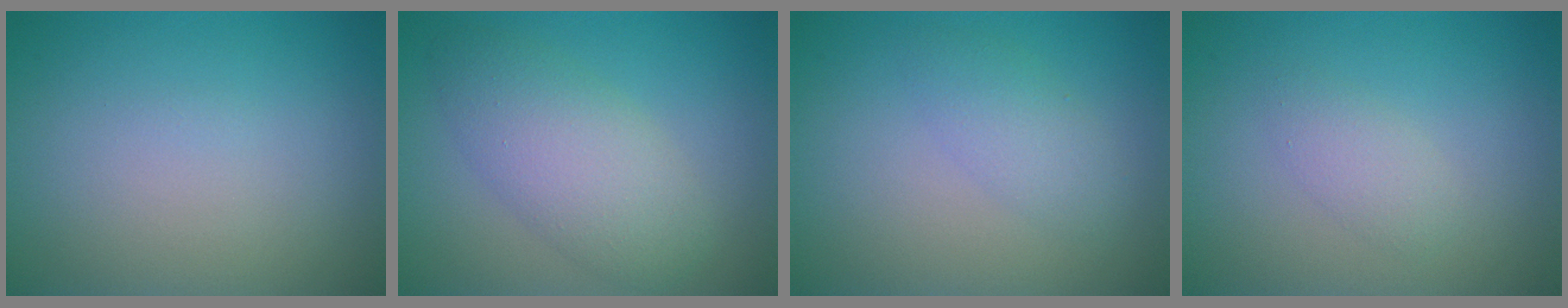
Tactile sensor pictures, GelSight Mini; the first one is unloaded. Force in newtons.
{"total": 5.0, "press": 5.0, "slide": 0.1}
{"total": 2.2, "press": 2.2, "slide": 0.1}
{"total": 1.6, "press": 1.6, "slide": 0.1}